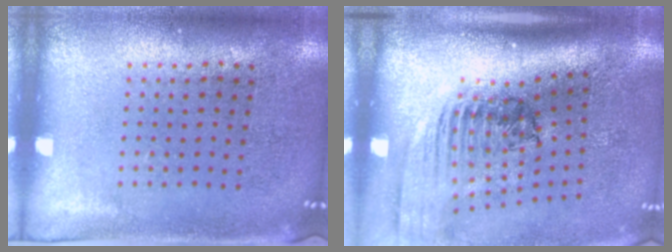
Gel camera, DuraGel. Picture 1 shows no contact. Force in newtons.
{"total": 2.6, "press": 1.7, "slide": 1.9}